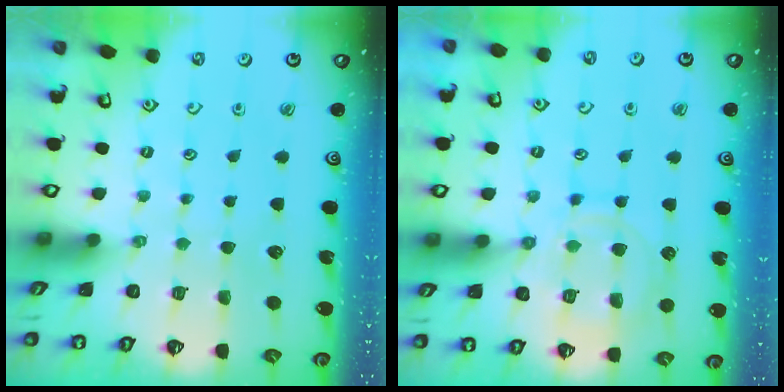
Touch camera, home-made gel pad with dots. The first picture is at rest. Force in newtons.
{"total": 12.8, "press": 12.7, "slide": 1.3}